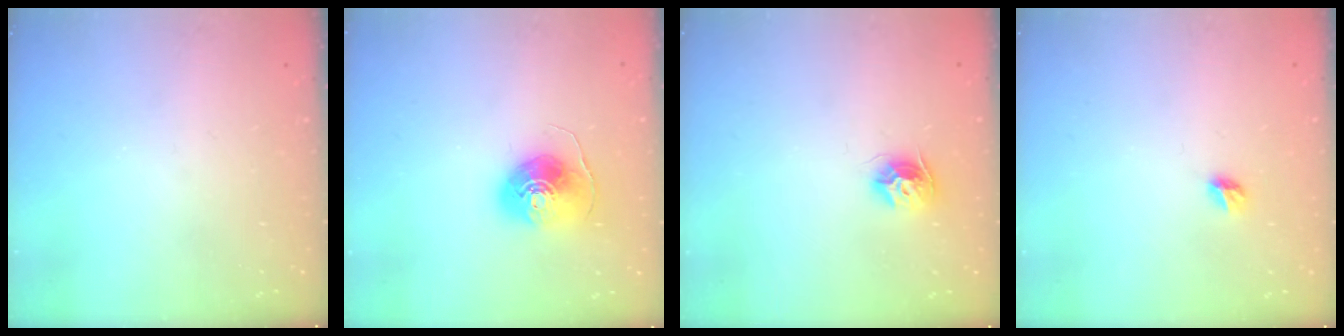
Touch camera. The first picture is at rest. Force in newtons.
{"total": 8.3, "press": 8.3, "slide": 0.6}
{"total": 8.8, "press": 8.8, "slide": 0.4}
{"total": 4.4, "press": 4.4, "slide": 0.5}